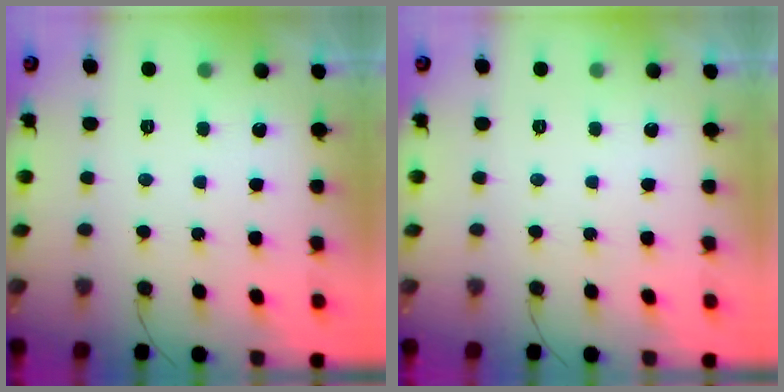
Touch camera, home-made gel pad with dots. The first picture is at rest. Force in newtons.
{"total": 0.0}